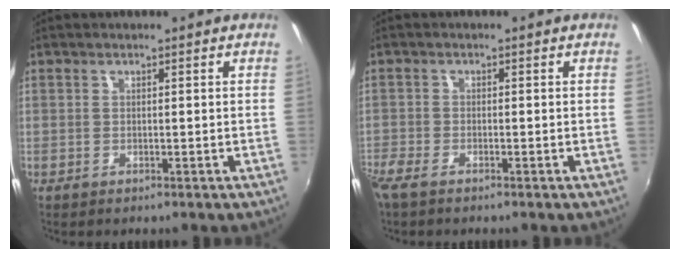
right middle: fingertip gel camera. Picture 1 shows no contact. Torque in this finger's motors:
{"motor_torque": [1.05, -1.09, 0.51, 0.10]}